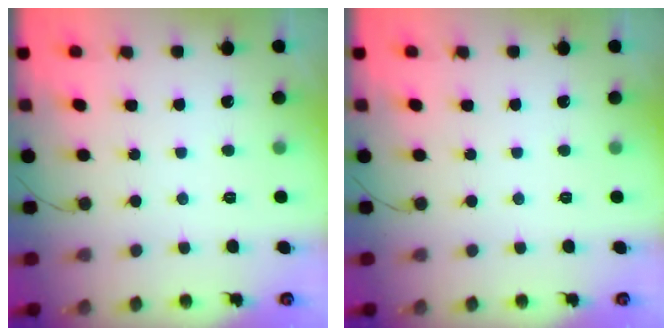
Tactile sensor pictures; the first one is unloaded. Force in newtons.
{"total": 0.0}